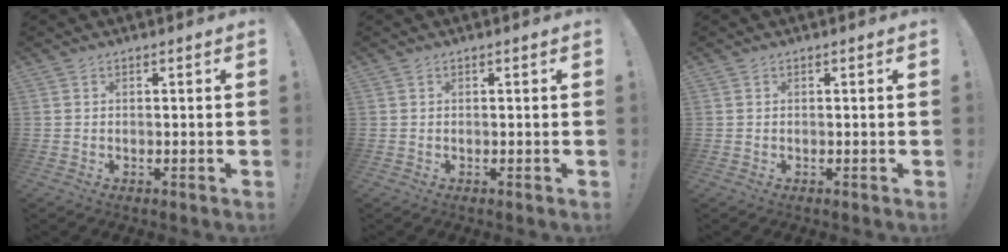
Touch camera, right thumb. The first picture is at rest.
{"total": 0.0}
{"total": 0.0}